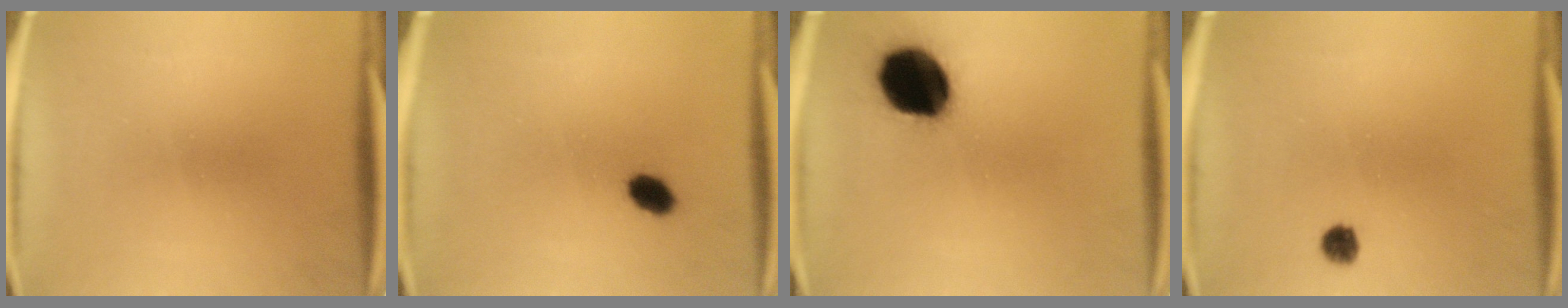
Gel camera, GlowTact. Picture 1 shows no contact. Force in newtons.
{"total": 3.6}
{"total": 18.2}
{"total": 2.3}